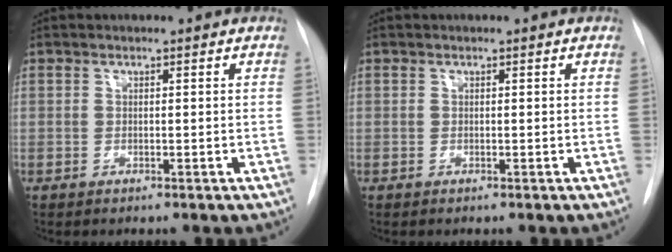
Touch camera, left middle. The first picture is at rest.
{"total": 0.0}